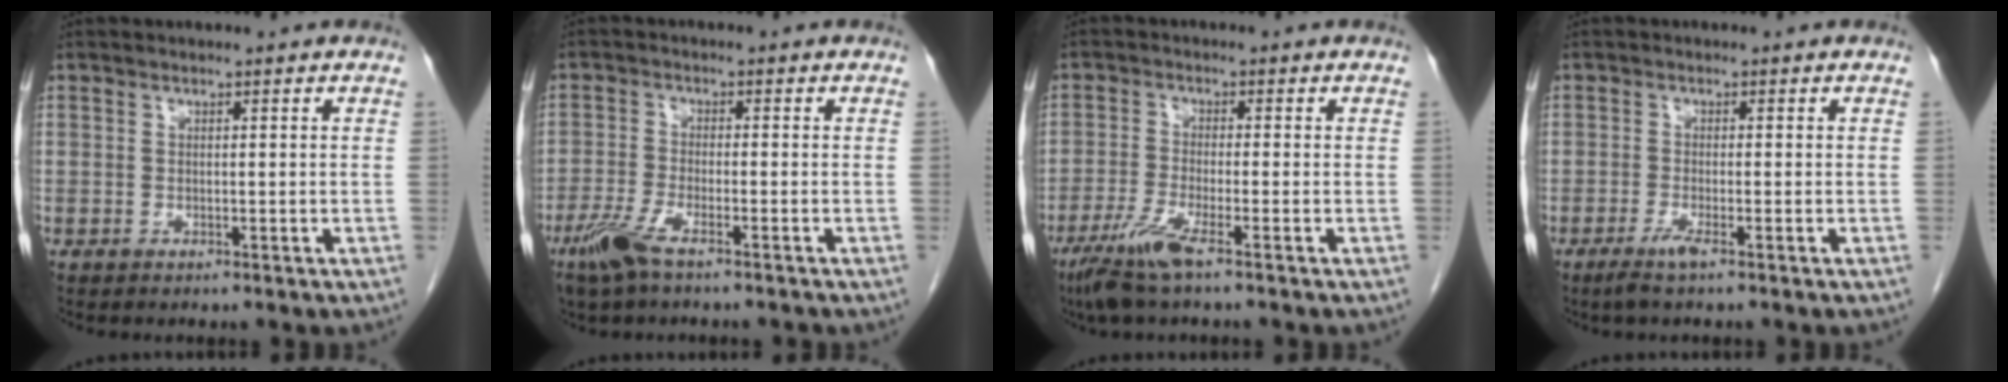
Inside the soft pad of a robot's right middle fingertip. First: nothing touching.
{"total": 5.8, "force": [-4.2, 1.0, 3.8], "torque": [-0.088, -0.012, -0.079]}
{"total": 5.4, "force": [-3.5, -0.1, 4.1], "torque": [-0.088, -0.015, -0.073]}
{"total": 2.3, "force": [-1.5, -0.2, 1.7], "torque": [-0.041, -0.007, -0.033]}